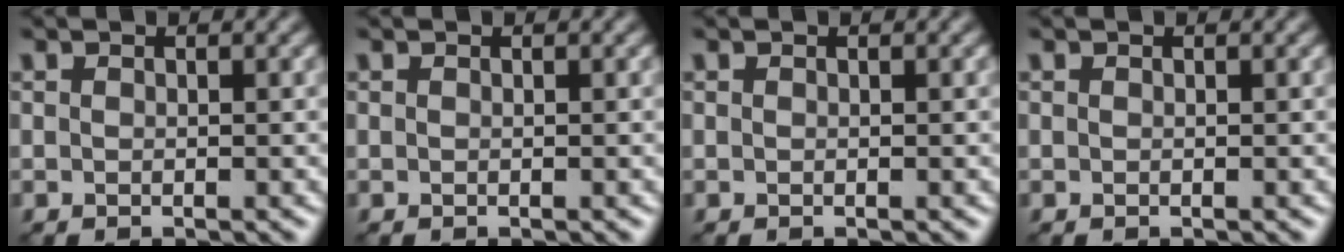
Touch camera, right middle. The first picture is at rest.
{"total": 0.0}
{"total": 0.0}
{"total": 0.0}